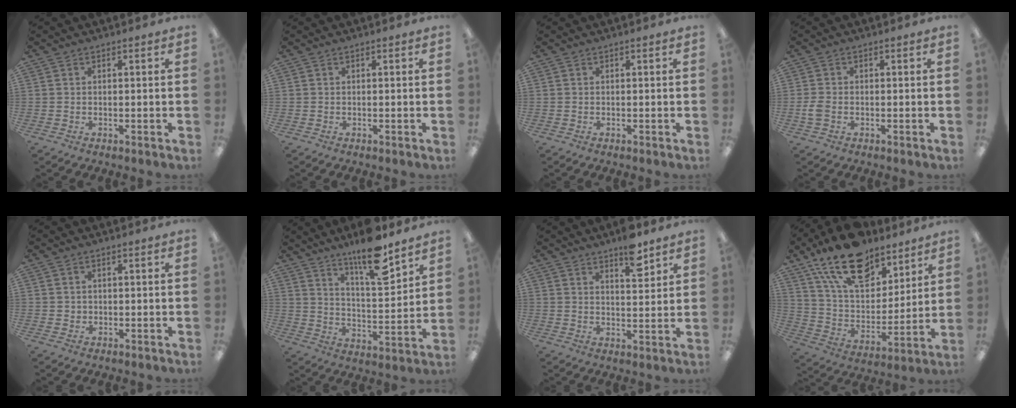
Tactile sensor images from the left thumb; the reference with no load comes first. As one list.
[{"total": 0.0}, {"total": 0.0}, {"total": 2.8, "force": [-0.7, 1.8, 2.1], "torque": [-0.042, 0.004, -0.014]}, {"total": 1.2, "force": [0.4, 1.1, 0.2], "torque": [-0.005, 0.006, 0.006]}, {"total": 14.8, "force": [11.4, 3.8, 8.7], "torque": [-0.135, -0.071, 0.190]}, {"total": 7.4, "force": [5.6, 2.5, 4.1], "torque": [-0.047, -0.036, 0.093]}, {"total": 20.2, "force": [14.2, 10.1, 10.2], "torque": [-0.187, -0.074, 0.255]}]